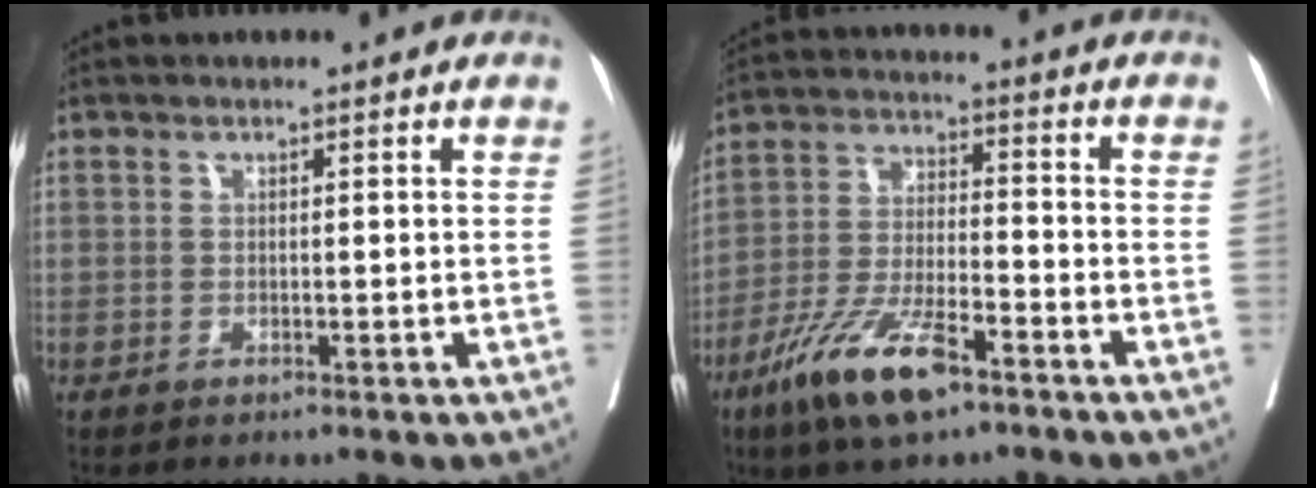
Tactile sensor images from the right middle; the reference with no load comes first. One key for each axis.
{"total": 11.9, "fx": -7.5, "fy": 2.8, "fz": 8.9, "tx": -0.178, "ty": -0.017, "tz": -0.139}